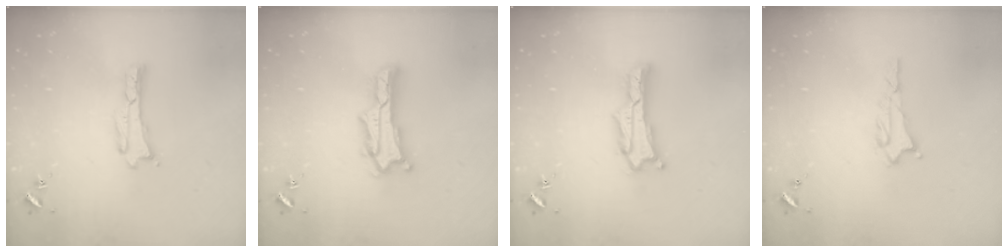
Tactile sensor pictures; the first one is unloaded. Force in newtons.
{"total": 2.7, "press": 2.7, "slide": 0.4}
{"total": 1.7, "press": 1.7, "slide": 0.3}
{"total": 1.8, "press": 1.8, "slide": 0.2}